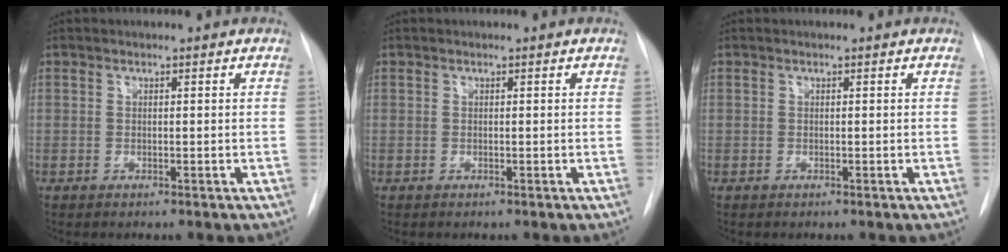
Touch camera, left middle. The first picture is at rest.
{"total": 0.0}
{"total": 0.0}